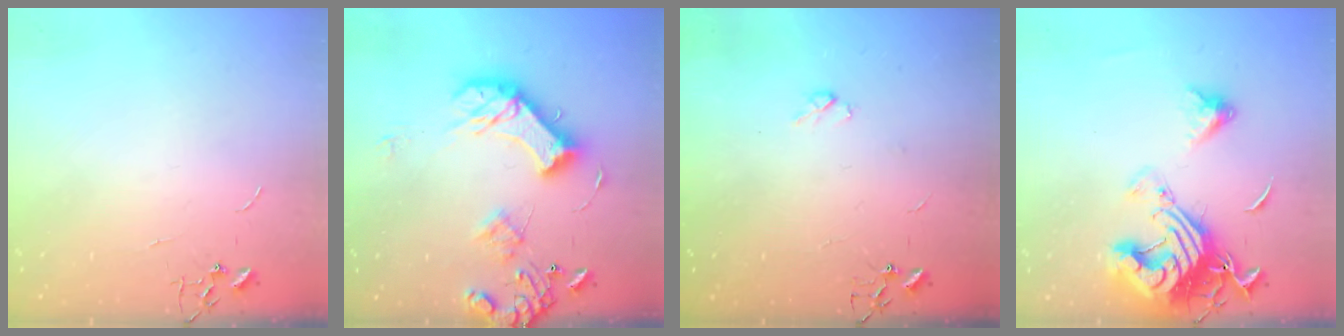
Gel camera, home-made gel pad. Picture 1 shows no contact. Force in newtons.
{"total": 16.4, "press": 16.2, "slide": 2.4}
{"total": 3.8, "press": 3.6, "slide": 0.9}
{"total": 18.1, "press": 18.0, "slide": 2.0}